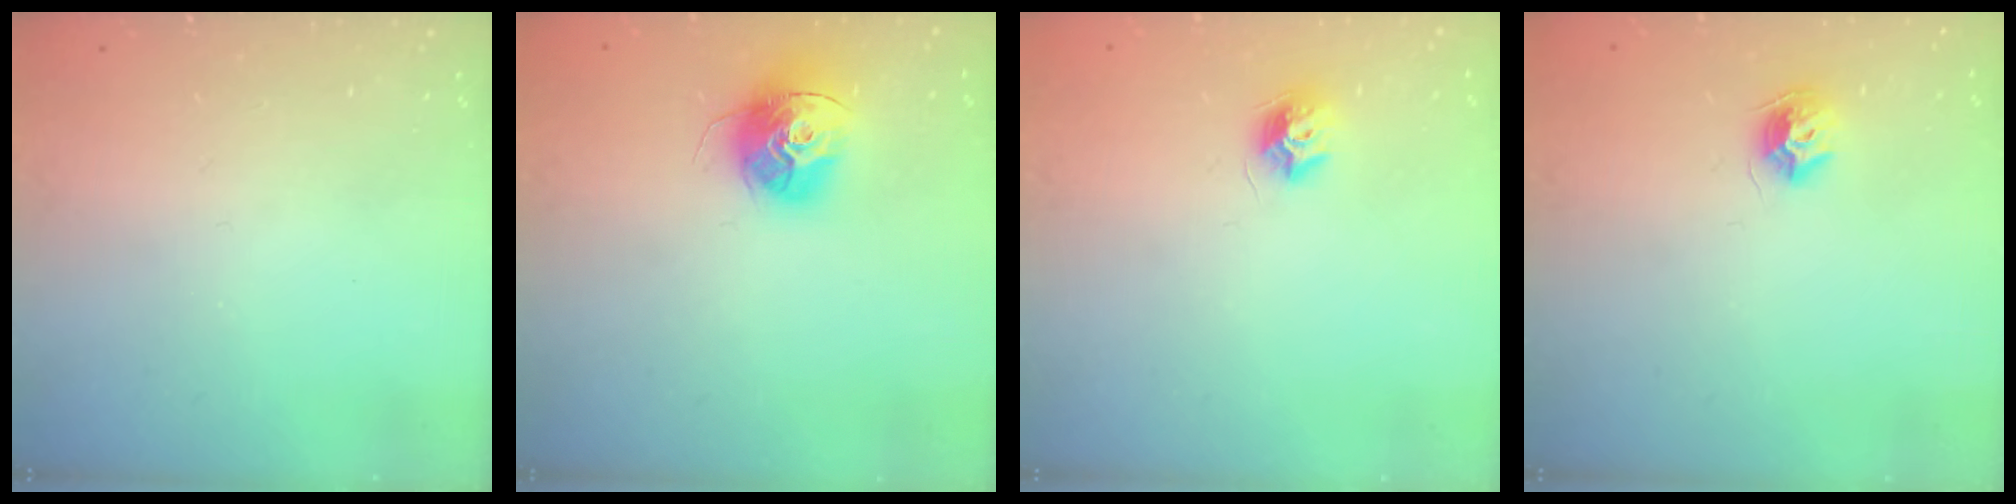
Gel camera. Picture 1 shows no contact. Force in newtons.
{"total": 13.7, "press": 13.6, "slide": 1.3}
{"total": 7.9, "press": 7.9, "slide": 0.4}
{"total": 8.1, "press": 8.1, "slide": 0.1}